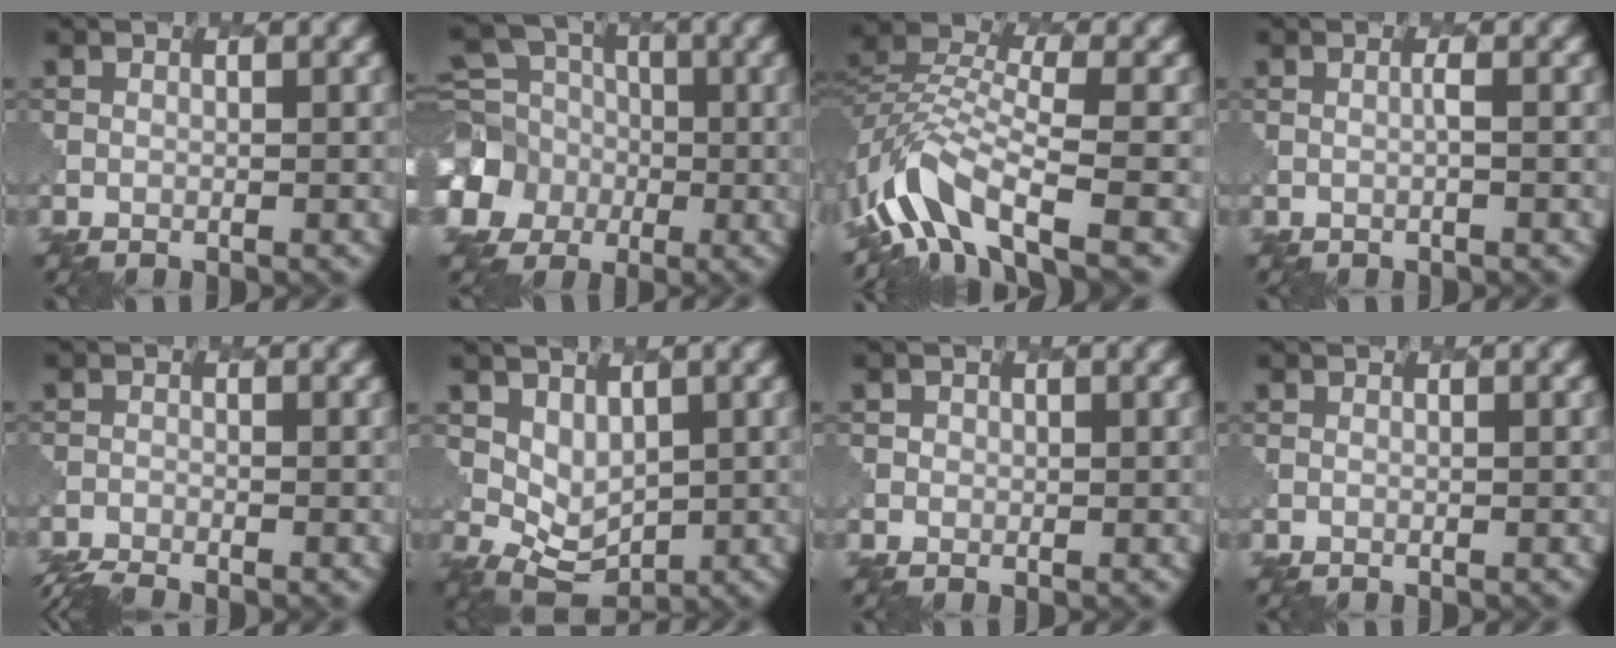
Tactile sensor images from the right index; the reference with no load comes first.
{"total": 10.1, "force": [-2.6, 8.9, 4.0], "torque": [-0.115, -0.022, -0.063]}
{"total": 8.0, "force": [-4.6, 3.3, 5.6], "torque": [-0.110, -0.002, -0.101]}
{"total": 0.6, "force": [0.1, 0.0, 0.6], "torque": [-0.006, 0.003, -0.002]}
{"total": 4.1, "force": [-4.0, 0.5, 0.9], "torque": [-0.024, -0.018, -0.065]}
{"total": 3.3, "force": [1.5, 2.1, 2.0], "torque": [-0.040, -0.015, 0.034]}
{"total": 1.0, "force": [0.0, 1.0, 0.0], "torque": [0.004, -0.006, 0.000]}
{"total": 0.0}